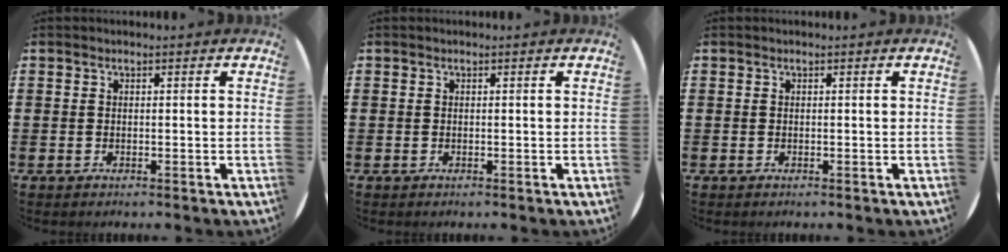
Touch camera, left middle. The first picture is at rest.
{"total": 0.0}
{"total": 0.0}